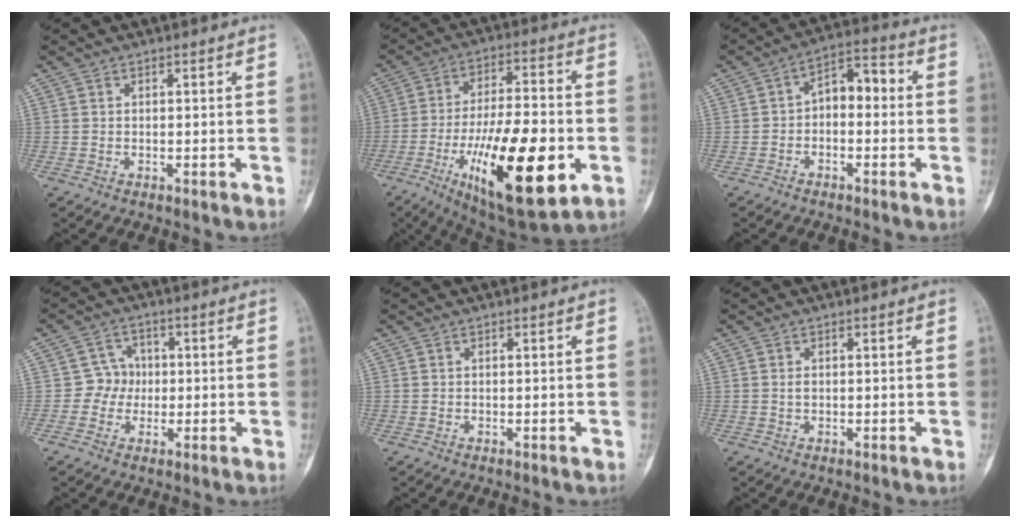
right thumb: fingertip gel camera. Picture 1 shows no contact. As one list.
[{"total": 24.8, "force": [-7.6, 8.7, 22.0], "torque": [-0.365, 0.004, -0.106]}, {"total": 7.3, "force": [-0.4, 4.4, 5.9], "torque": [-0.069, 0.039, -0.020]}, {"total": 4.6, "force": [-0.4, 4.5, 1.0], "torque": [0.020, 0.014, -0.015]}, {"total": 0.0}, {"total": 0.9, "force": [0.1, 0.6, 0.7], "torque": [-0.010, 0.001, 0.001]}]